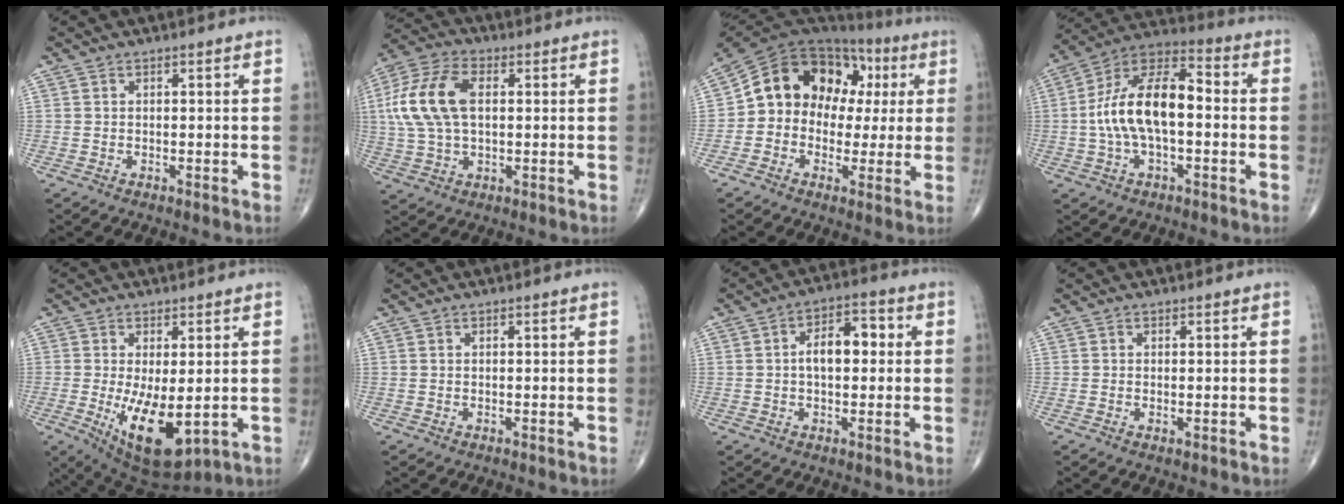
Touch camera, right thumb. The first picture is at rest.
{"total": 14.2, "force": [2.1, 8.1, 11.5], "torque": [-0.244, 0.018, 0.037]}
{"total": 17.3, "force": [2.2, 13.5, 10.5], "torque": [-0.139, 0.049, 0.031]}
{"total": 16.0, "force": [-0.8, 7.8, 13.9], "torque": [-0.256, 0.042, -0.024]}
{"total": 12.2, "force": [-2.2, 5.3, 10.8], "torque": [-0.180, -0.026, -0.014]}
{"total": 0.0}
{"total": 9.1, "force": [0.4, 5.4, 7.2], "torque": [-0.098, 0.026, -0.002]}
{"total": 0.7, "force": [-0.2, 0.3, 0.6], "torque": [-0.013, -0.004, -0.003]}